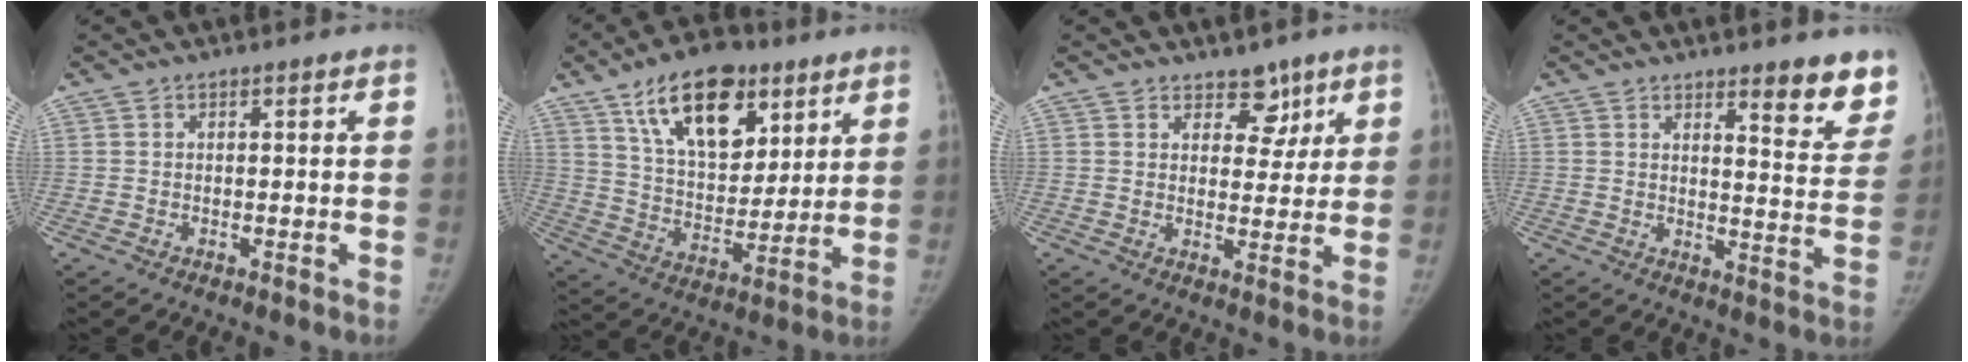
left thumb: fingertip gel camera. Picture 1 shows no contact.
{"total": 19.0, "force": [10.5, 10.2, 12.1], "torque": [-0.147, -0.043, 0.181]}
{"total": 5.0, "force": [3.4, 3.2, 1.7], "torque": [0.016, -0.019, 0.051]}
{"total": 9.9, "force": [7.6, 2.6, 5.8], "torque": [-0.028, -0.053, 0.088]}